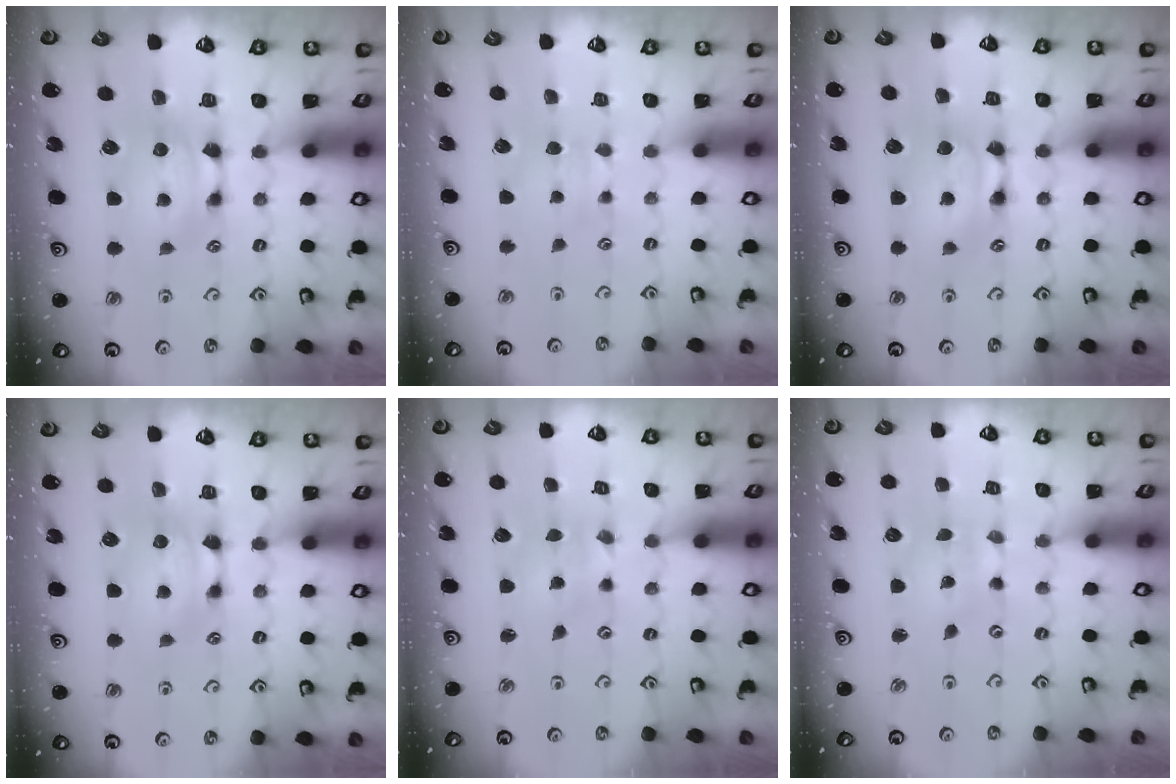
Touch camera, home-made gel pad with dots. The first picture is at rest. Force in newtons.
{"total": 2.8, "press": 2.8, "slide": 0.5}
{"total": 1.5, "press": 1.5, "slide": 0.1}
{"total": 0.0}
{"total": 4.6, "press": 4.5, "slide": 0.8}
{"total": 5.8, "press": 5.8, "slide": 0.5}